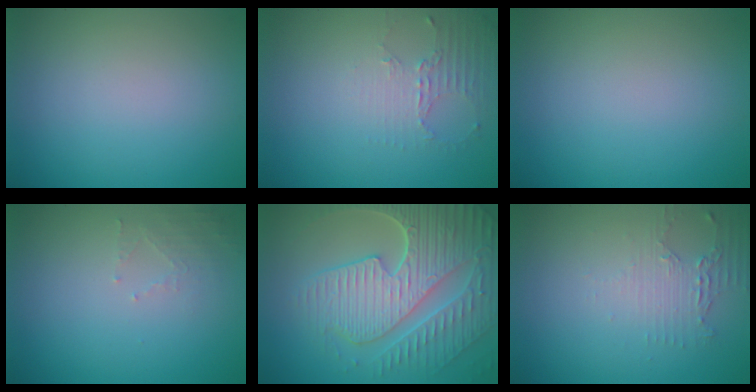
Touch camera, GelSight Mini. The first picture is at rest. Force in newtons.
{"total": 2.2, "press": 1.6, "slide": 1.5}
{"total": 0.0}
{"total": 1.4, "press": 1.3, "slide": 0.3}
{"total": 9.1, "press": 6.5, "slide": 6.3}
{"total": 2.1, "press": 1.6, "slide": 1.4}